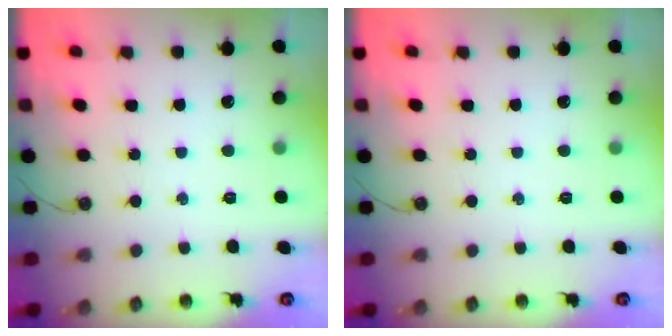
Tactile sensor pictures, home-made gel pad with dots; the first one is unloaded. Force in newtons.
{"total": 0.0}